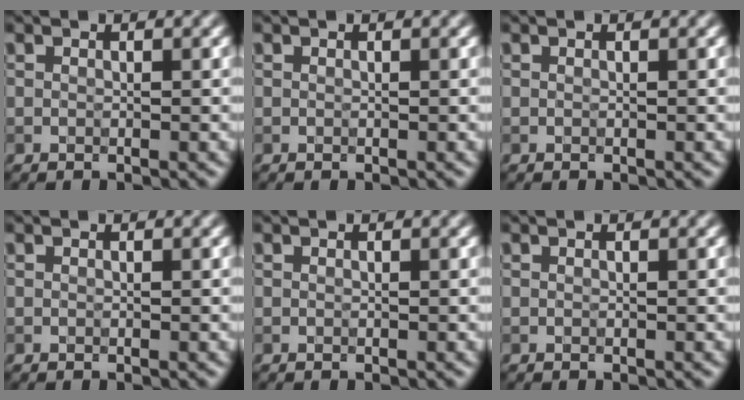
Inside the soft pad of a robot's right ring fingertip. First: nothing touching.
{"total": 0.0}
{"total": 0.0}
{"total": 0.0}
{"total": 0.0}
{"total": 0.0}